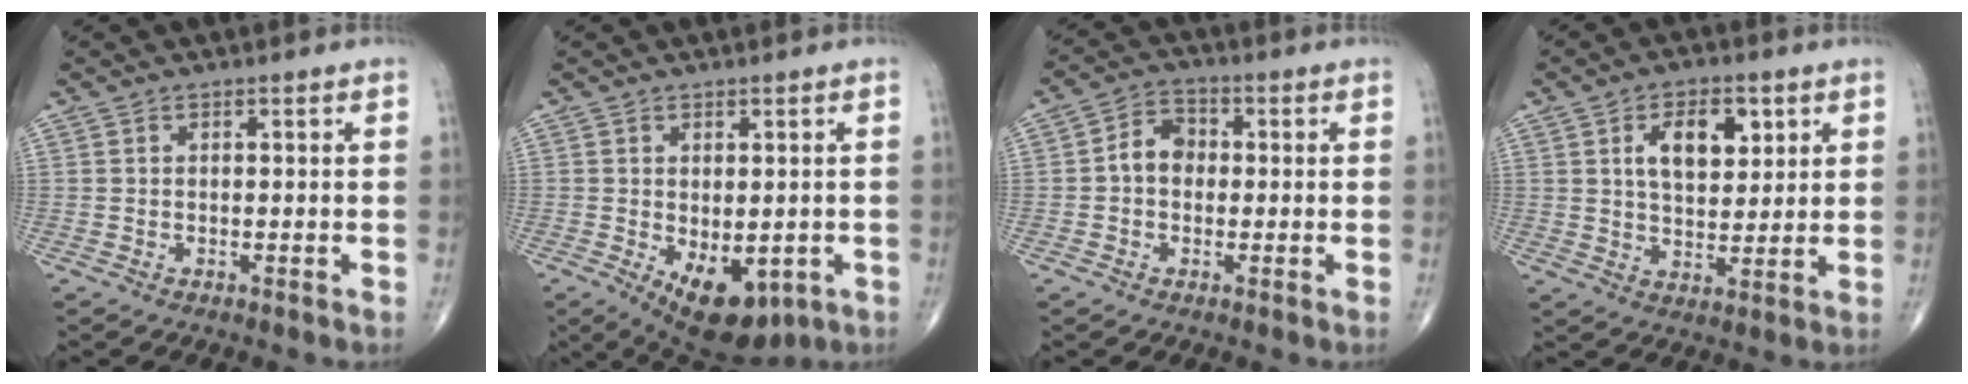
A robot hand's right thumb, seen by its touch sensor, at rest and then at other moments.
{"total": 11.1, "force": [-3.8, 6.0, 8.6], "torque": [-0.103, -0.007, -0.037]}
{"total": 5.5, "force": [-0.2, 4.3, 3.5], "torque": [-0.044, 0.021, -0.015]}
{"total": 9.6, "force": [3.4, 5.4, 7.2], "torque": [-0.085, -0.013, 0.058]}